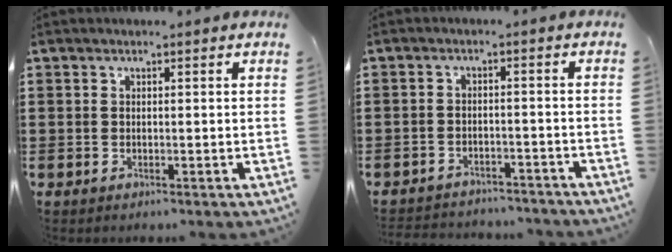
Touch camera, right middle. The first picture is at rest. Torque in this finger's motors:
{"motor_torque": [0.07, -0.02, 0.14, 0.06]}